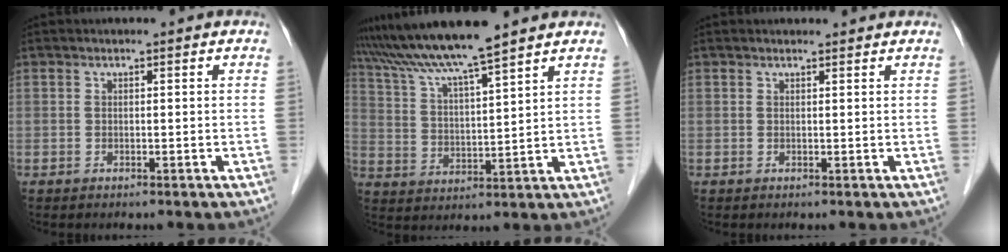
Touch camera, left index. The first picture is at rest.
{"total": 12.0, "force": [10.3, -1.1, 6.0], "torque": [-0.116, 0.018, 0.188]}
{"total": 1.9, "force": [1.9, 0.3, 0.2], "torque": [-0.009, 0.009, 0.023]}